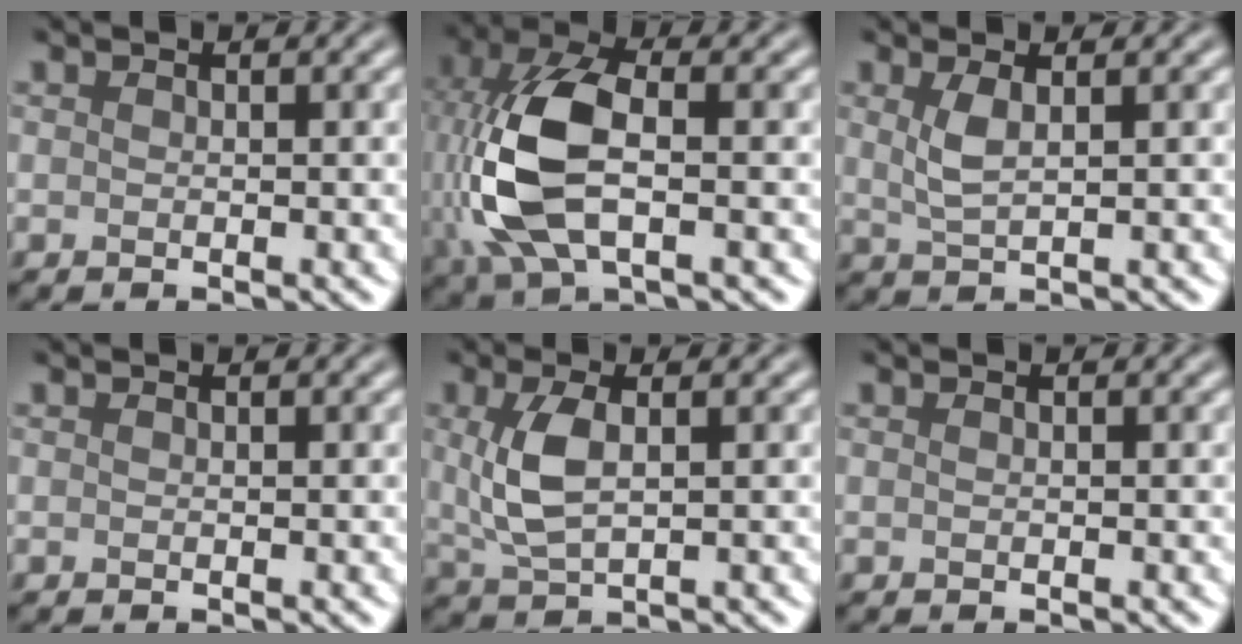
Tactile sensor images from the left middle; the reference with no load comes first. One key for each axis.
{"total": 9.7, "fx": -0.6, "fy": 5.0, "fz": 8.3, "tx": -0.200, "ty": 0.005, "tz": -0.011}
{"total": 2.3, "fx": 0.8, "fy": 0.7, "fz": 2.0, "tx": -0.045, "ty": 0.000, "tz": 0.018}
{"total": 0.0}
{"total": 4.2, "fx": 0.7, "fy": 1.9, "fz": 3.7, "tx": -0.089, "ty": 0.001, "tz": 0.017}
{"total": 0.0}